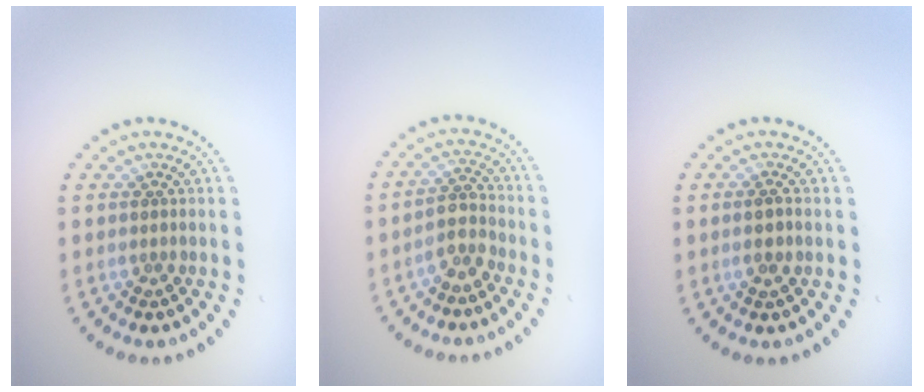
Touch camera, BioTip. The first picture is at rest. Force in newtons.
{"total": 2.2, "press": 1.9, "slide": 1.1}
{"total": 1.1, "press": 1.0, "slide": 0.4}